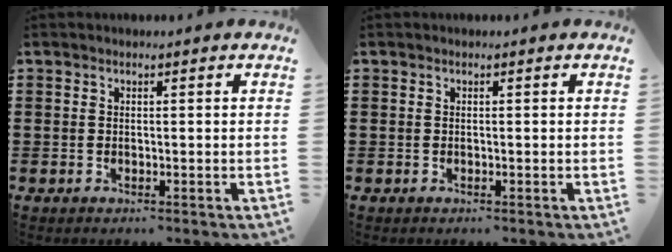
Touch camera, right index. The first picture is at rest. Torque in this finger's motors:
{"motor_torque": [-0.01, 0.01, 0.00, 0.00]}